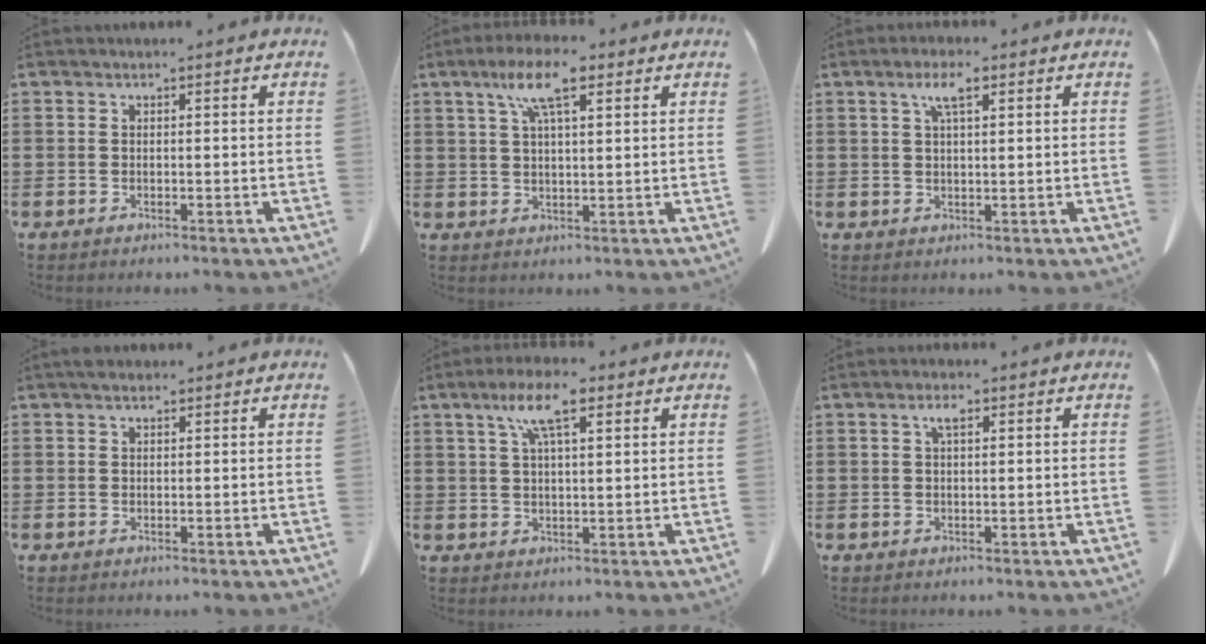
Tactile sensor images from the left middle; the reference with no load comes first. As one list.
[{"total": 7.9, "force": [4.6, 1.9, 6.2], "torque": [-0.131, 0.007, 0.078]}, {"total": 3.8, "force": [2.0, 1.0, 3.1], "torque": [-0.060, 0.004, 0.032]}, {"total": 1.3, "force": [1.0, 0.5, 0.7], "torque": [-0.017, 0.002, 0.018]}, {"total": 7.4, "force": [4.1, 1.8, 5.9], "torque": [-0.125, 0.008, 0.071]}, {"total": 2.1, "force": [0.9, 0.7, 1.8], "torque": [-0.039, 0.005, 0.014]}]